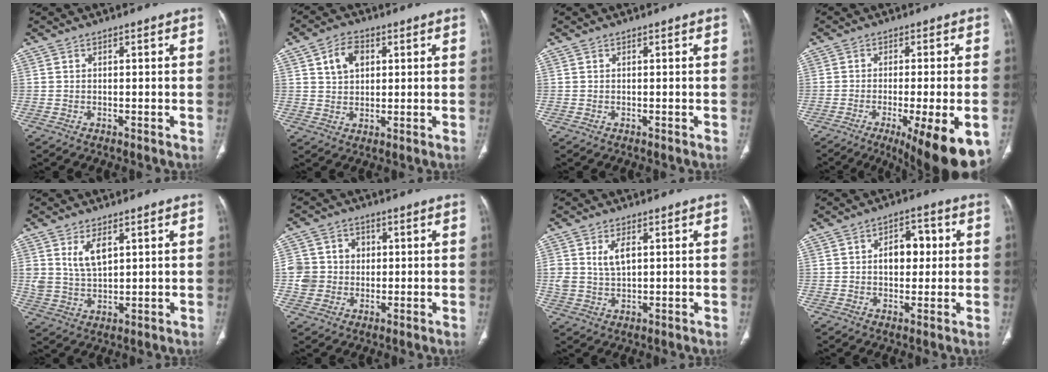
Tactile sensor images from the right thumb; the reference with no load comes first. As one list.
[{"total": 6.3, "force": [2.3, 4.4, 3.9], "torque": [-0.049, -0.002, 0.040]}, {"total": 0.0}, {"total": 17.1, "force": [-8.5, 3.7, 14.4], "torque": [-0.155, -0.004, -0.117]}, {"total": 6.3, "force": [2.7, 3.4, 4.6], "torque": [-0.079, -0.016, 0.062]}, {"total": 8.0, "force": [0.1, 7.6, 2.4], "torque": [-0.019, 0.015, 0.003]}, {"total": 4.8, "force": [1.5, 2.7, 3.6], "torque": [-0.065, -0.005, 0.034]}, {"total": 7.5, "force": [1.0, 4.9, 5.6], "torque": [-0.055, 0.015, 0.012]}]